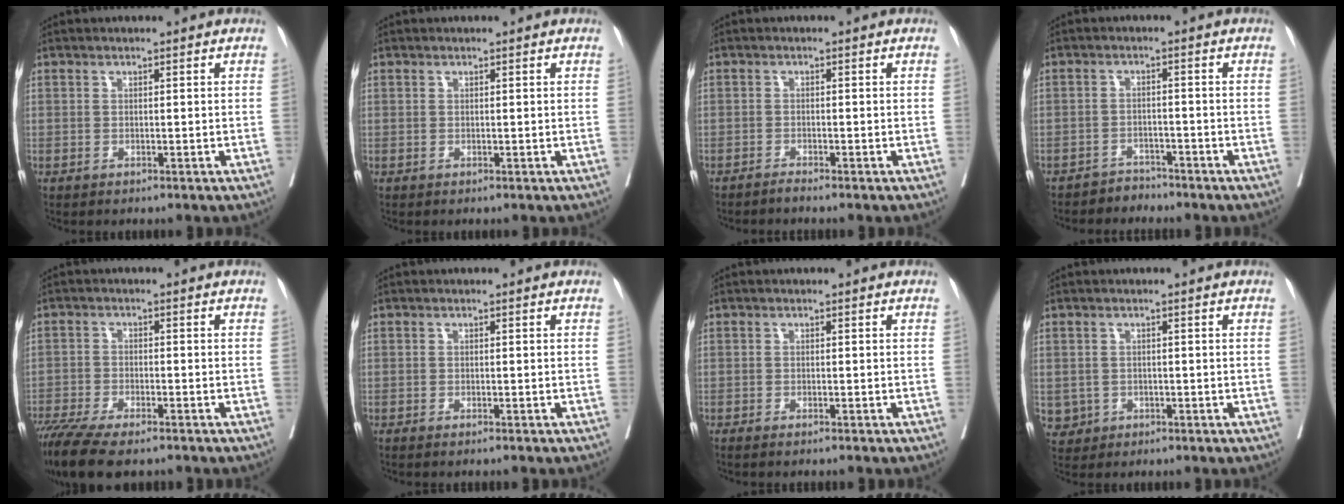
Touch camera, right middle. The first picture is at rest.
{"total": 0.0}
{"total": 0.9, "force": [-0.8, -0.4, 0.2], "torque": [-0.003, 0.000, -0.014]}
{"total": 2.8, "force": [-2.6, 0.8, -0.6], "torque": [0.010, -0.002, -0.044]}
{"total": 11.4, "force": [-9.1, 2.4, 6.5], "torque": [-0.109, -0.018, -0.145]}
{"total": 2.1, "force": [-1.8, -0.2, 1.0], "torque": [-0.015, 0.000, -0.019]}
{"total": 2.5, "force": [-2.1, -0.3, 1.3], "torque": [-0.015, 0.000, -0.024]}
{"total": 2.7, "force": [-0.7, 2.6, 0.3], "torque": [-0.001, 0.005, -0.005]}